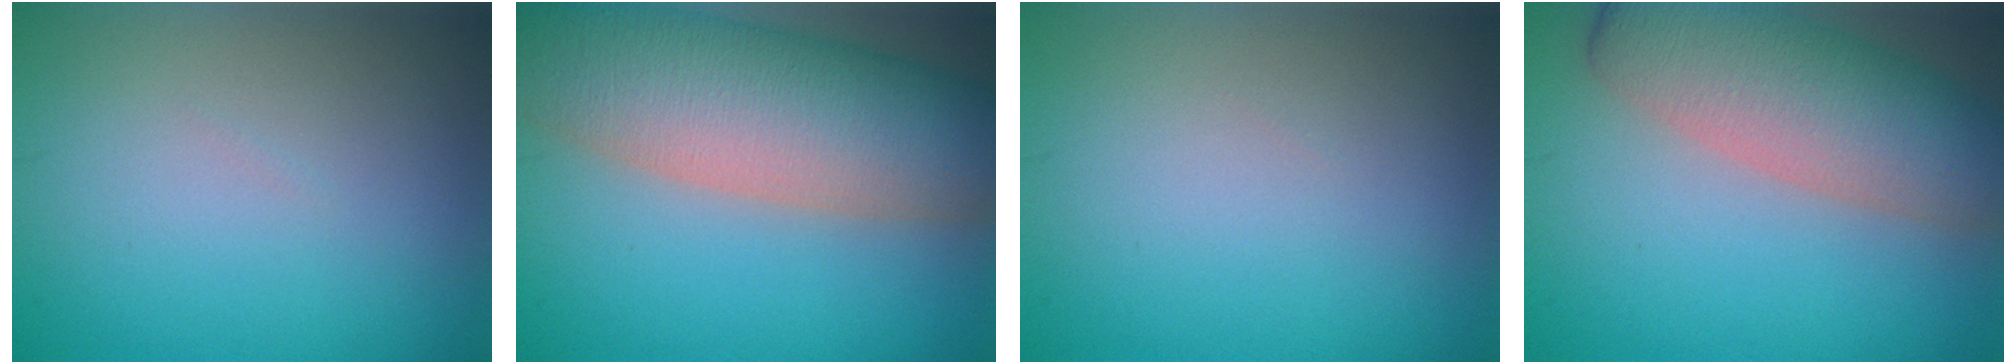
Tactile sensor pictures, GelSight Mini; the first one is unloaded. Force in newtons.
{"total": 14.1, "press": 14.1, "slide": 0.7}
{"total": 0.0}
{"total": 9.1, "press": 9.1, "slide": 0.4}